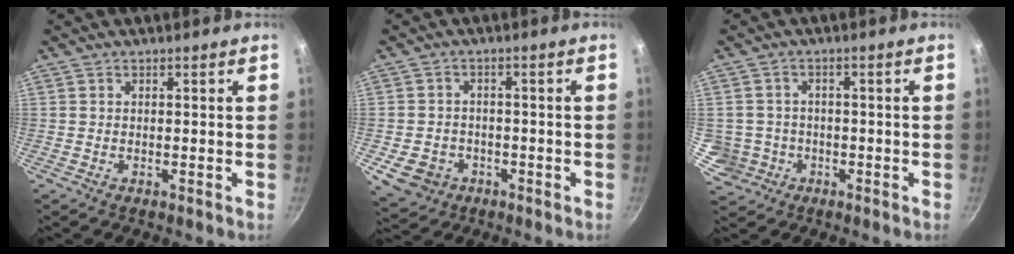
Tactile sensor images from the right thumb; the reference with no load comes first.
{"total": 7.1, "force": [-2.5, 5.8, 3.3], "torque": [-0.045, 0.019, -0.030]}
{"total": 5.3, "force": [-1.3, 5.1, 0.7], "torque": [0.007, 0.017, -0.015]}